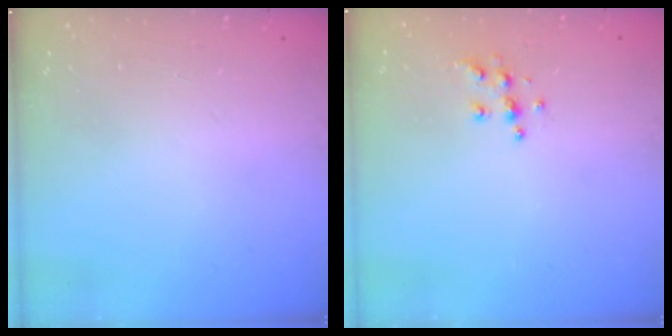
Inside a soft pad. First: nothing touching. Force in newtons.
{"total": 5.9, "press": 5.9, "slide": 0.2}